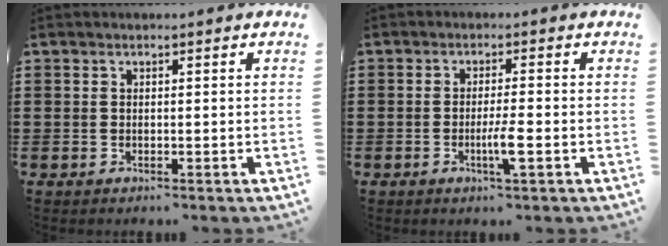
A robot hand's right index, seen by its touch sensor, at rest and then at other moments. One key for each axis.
{"total": 3.9, "fx": -1.3, "fy": 0.1, "fz": 3.6, "tx": -0.062, "ty": -0.007, "tz": -0.024}